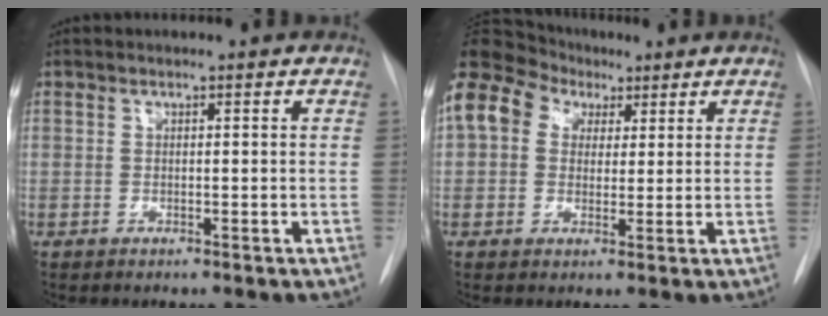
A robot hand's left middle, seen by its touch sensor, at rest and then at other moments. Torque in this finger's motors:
{"motor_torque": [1.11, -1.03, 0.29, 0.07]}